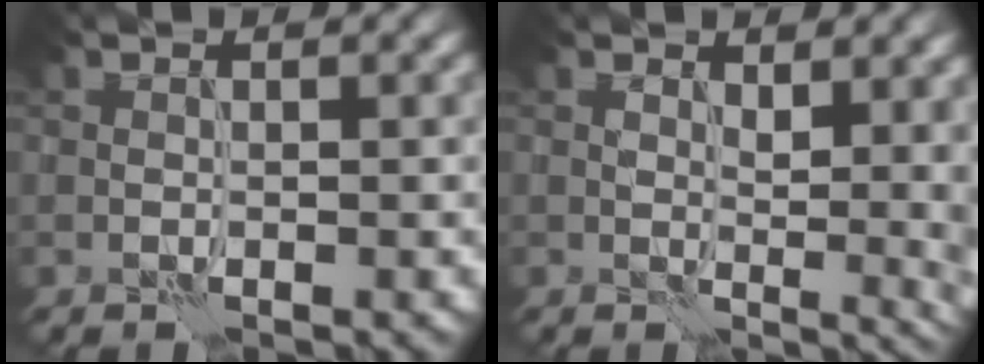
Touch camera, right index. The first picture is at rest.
{"total": 4.1, "force": [1.3, 1.9, 3.4], "torque": [-0.047, -0.007, 0.027]}